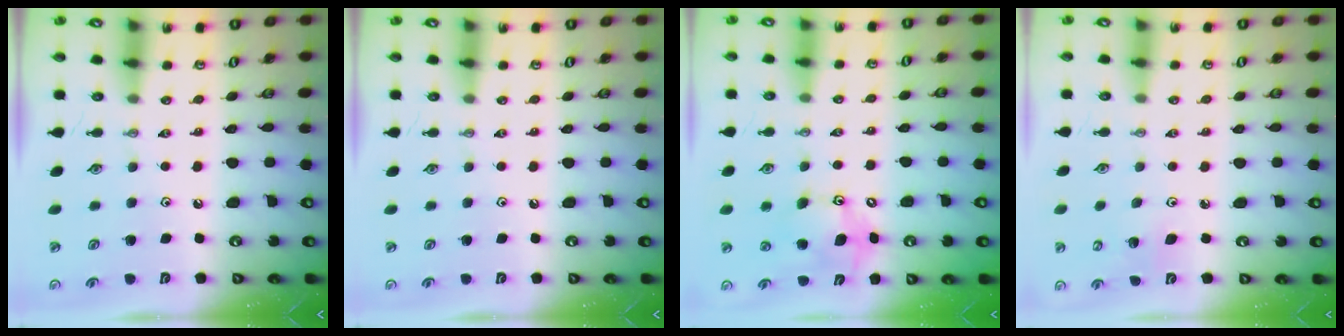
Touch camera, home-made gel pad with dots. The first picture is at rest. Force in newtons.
{"total": 0.0}
{"total": 12.0, "press": 11.7, "slide": 2.5}
{"total": 4.7, "press": 4.5, "slide": 1.2}